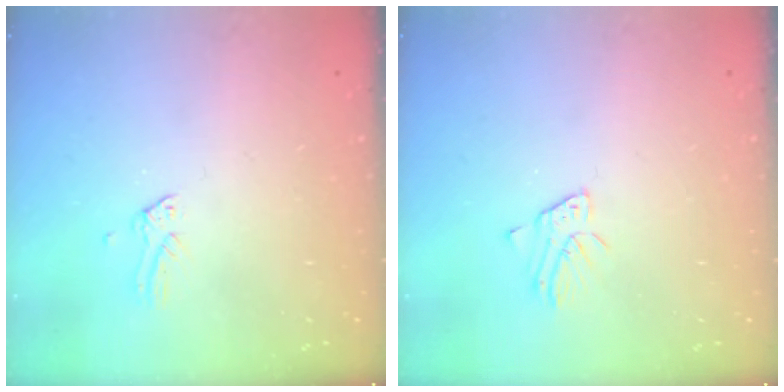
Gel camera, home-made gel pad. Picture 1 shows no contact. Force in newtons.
{"total": 3.2, "press": 3.2, "slide": 0.3}